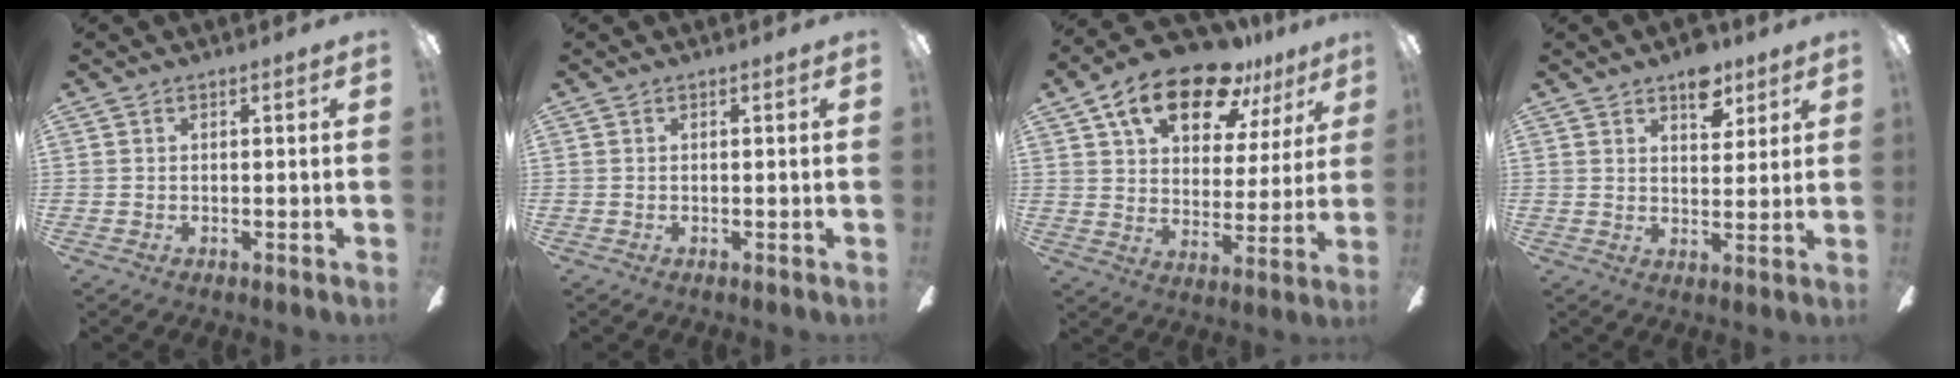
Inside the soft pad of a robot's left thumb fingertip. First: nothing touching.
{"total": 0.0}
{"total": 18.8, "force": [12.2, 9.3, 10.9], "torque": [-0.177, -0.060, 0.210]}
{"total": 7.4, "force": [5.0, 4.0, 3.7], "torque": [-0.029, -0.024, 0.082]}